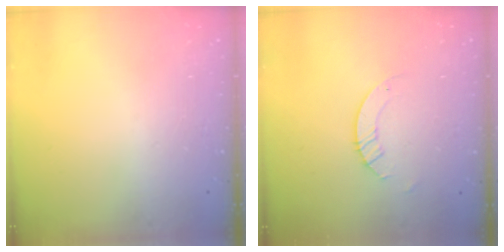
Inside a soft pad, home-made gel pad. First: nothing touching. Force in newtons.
{"total": 2.9, "press": 2.9, "slide": 0.3}